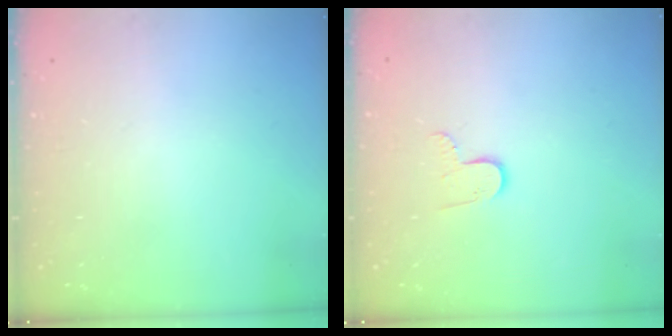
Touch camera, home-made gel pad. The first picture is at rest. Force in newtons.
{"total": 5.2, "press": 5.2, "slide": 0.4}